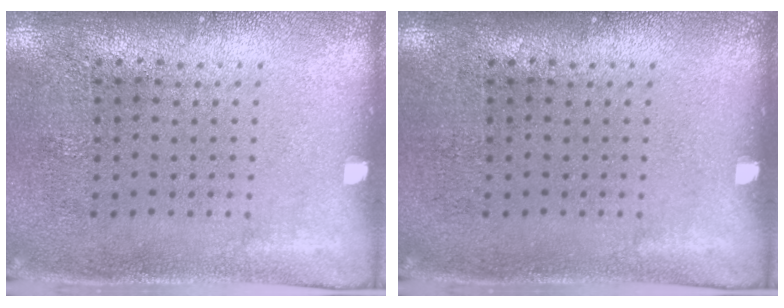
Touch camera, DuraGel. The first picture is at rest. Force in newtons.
{"total": 0.0}